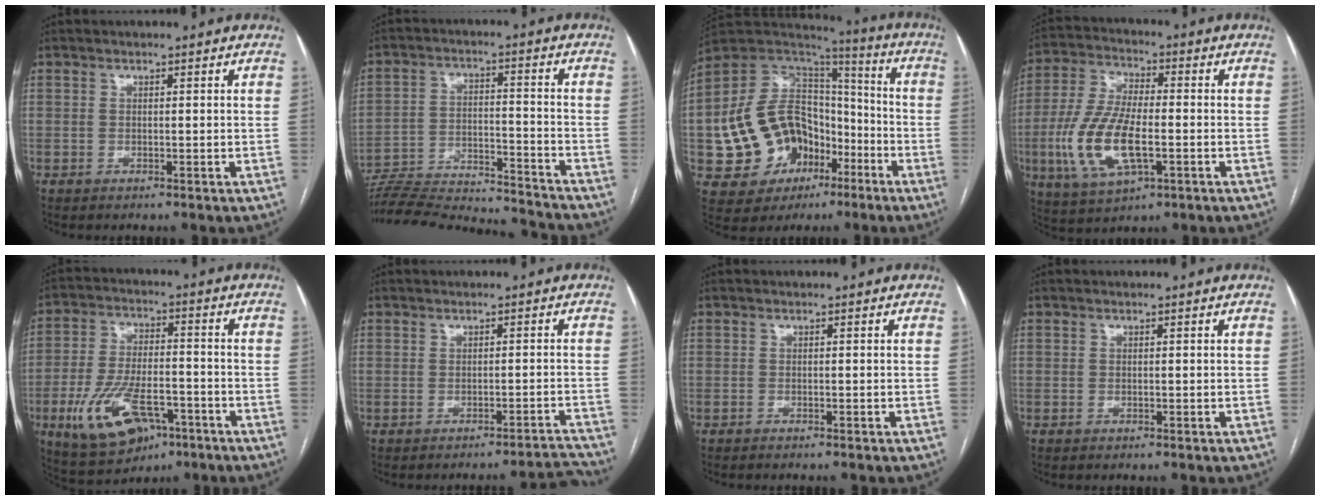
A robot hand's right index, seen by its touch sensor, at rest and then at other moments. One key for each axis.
{"total": 21.8, "fx": -20.8, "fy": 1.4, "fz": 6.5, "tx": -0.135, "ty": -0.011, "tz": -0.314}
{"total": 19.2, "fx": -6.2, "fy": 14.0, "fz": 11.7, "tx": -0.218, "ty": 0.052, "tz": -0.087}
{"total": 13.5, "fx": -3.3, "fy": 4.9, "fz": 12.1, "tx": -0.264, "ty": -0.003, "tz": -0.058}
{"total": 14.8, "fx": -6.9, "fy": 6.8, "fz": 11.2, "tx": -0.222, "ty": -0.003, "tz": -0.106}
{"total": 5.4, "fx": -5.2, "fy": -1.3, "fz": -0.4, "tx": 0.025, "ty": 0.003, "tz": -0.058}
{"total": 2.0, "fx": -1.9, "fy": 0.0, "fz": 0.8, "tx": -0.011, "ty": -0.001, "tz": -0.022}
{"total": 0.0}